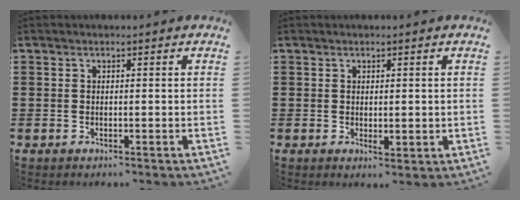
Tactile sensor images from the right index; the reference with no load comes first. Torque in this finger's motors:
{"motor_torque": [0.48, 0.48, 0.10, 0.03]}